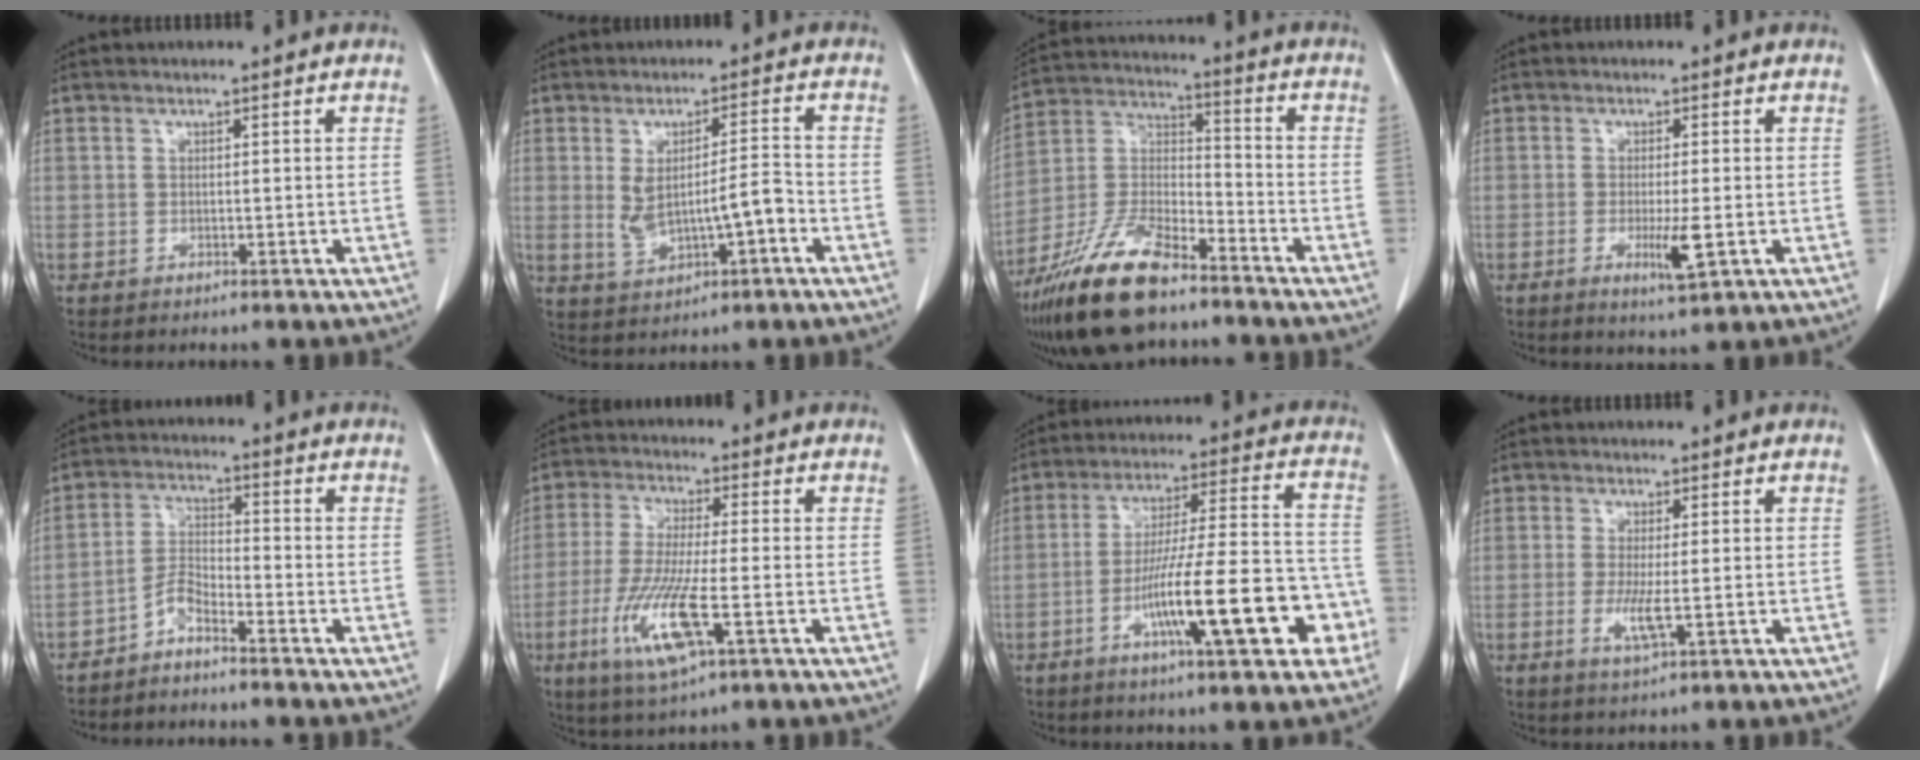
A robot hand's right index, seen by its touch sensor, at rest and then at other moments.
{"total": 6.8, "force": [-1.2, 1.6, 6.5], "torque": [-0.116, 0.008, -0.008]}
{"total": 16.0, "force": [-11.9, 4.7, 9.7], "torque": [-0.203, 0.001, -0.219]}
{"total": 4.3, "force": [-1.2, 0.4, 4.1], "torque": [-0.072, -0.009, -0.016]}
{"total": 3.9, "force": [-3.3, 0.7, 1.9], "torque": [-0.041, 0.000, -0.068]}
{"total": 11.1, "force": [-3.8, 1.2, 10.4], "torque": [-0.217, -0.022, -0.072]}
{"total": 17.6, "force": [-6.5, 2.6, 16.2], "torque": [-0.251, 0.016, -0.094]}
{"total": 3.6, "force": [-0.6, 0.2, 3.6], "torque": [-0.077, -0.010, -0.008]}